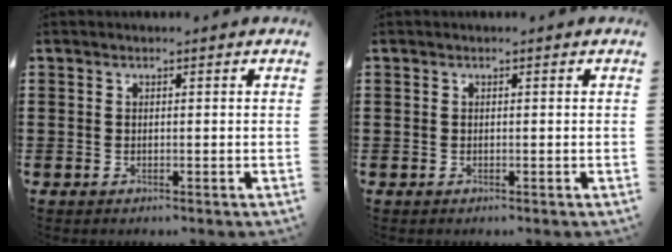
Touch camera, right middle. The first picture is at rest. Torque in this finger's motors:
{"motor_torque": [-0.02, 0.02, 0.00, 0.00]}